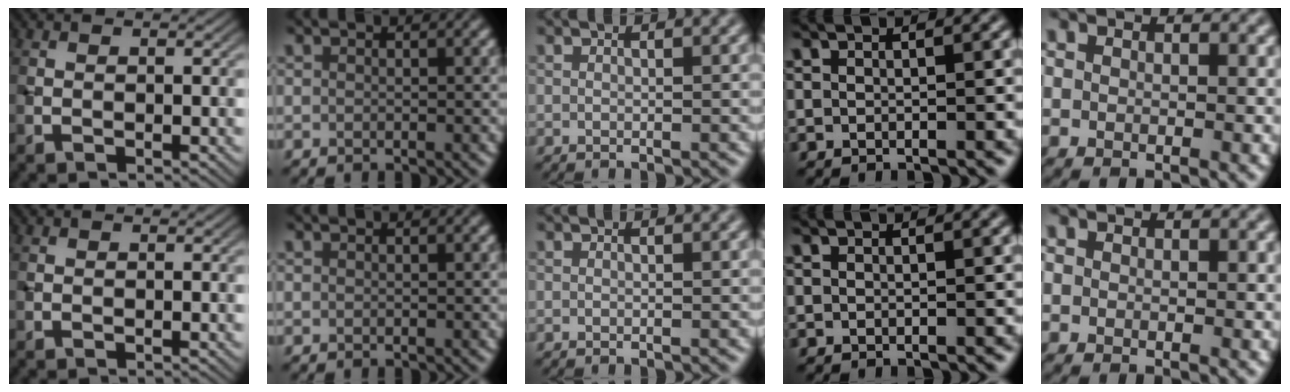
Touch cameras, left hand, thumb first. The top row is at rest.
{}